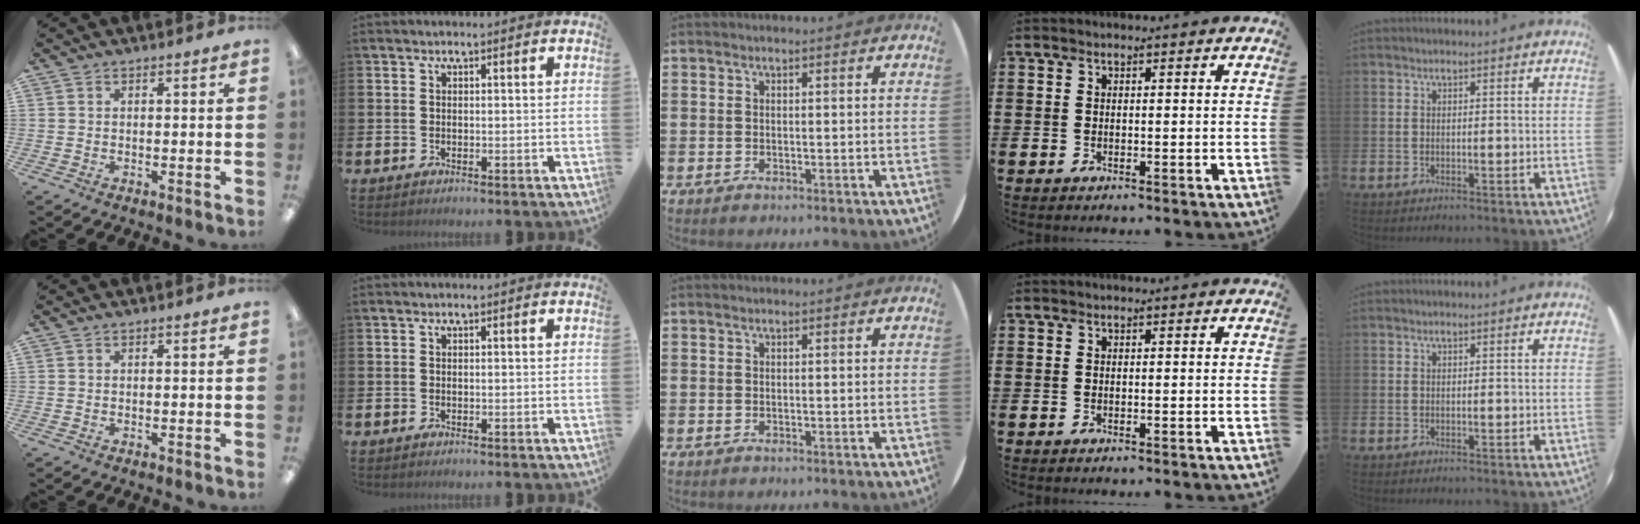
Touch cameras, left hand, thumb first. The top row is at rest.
{}